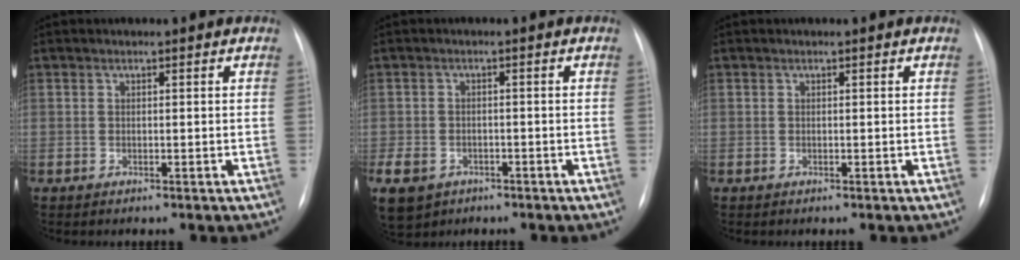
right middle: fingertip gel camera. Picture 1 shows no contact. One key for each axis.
{"total": 13.2, "fx": -6.3, "fy": 10.5, "fz": 5.1, "tx": -0.160, "ty": -0.008, "tz": -0.086}
{"total": 0.0}